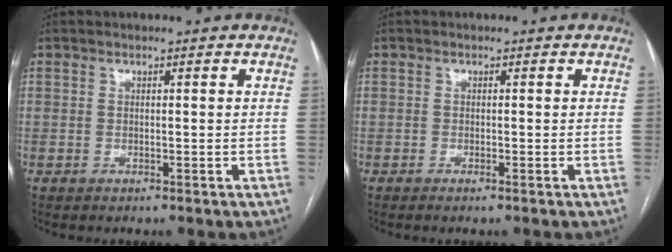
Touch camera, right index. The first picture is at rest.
{"total": 0.7, "force": [-0.5, -0.1, 0.5], "torque": [-0.011, 0.000, -0.008]}